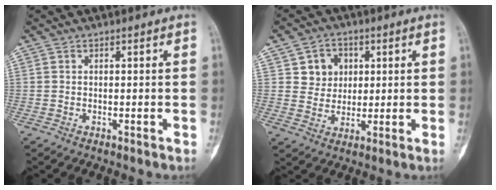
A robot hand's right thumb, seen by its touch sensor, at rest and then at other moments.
{"total": 6.7, "force": [2.2, 5.8, 2.3], "torque": [-0.003, -0.005, 0.036]}